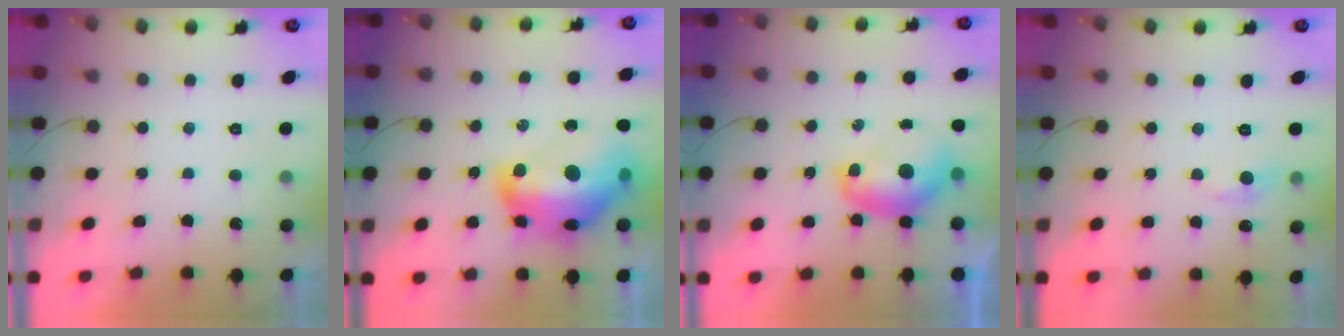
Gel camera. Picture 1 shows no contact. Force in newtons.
{"total": 23.1, "press": 23.0, "slide": 1.9}
{"total": 9.1, "press": 9.0, "slide": 1.0}
{"total": 7.2, "press": 7.2, "slide": 1.0}